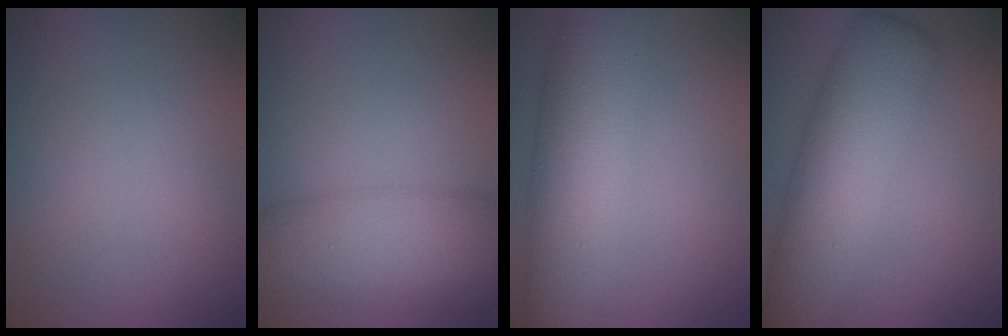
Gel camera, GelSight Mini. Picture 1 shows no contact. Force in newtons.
{"total": 7.0, "press": 7.0, "slide": 0.2}
{"total": 8.9, "press": 8.9, "slide": 0.0}
{"total": 7.9, "press": 7.9, "slide": 0.2}